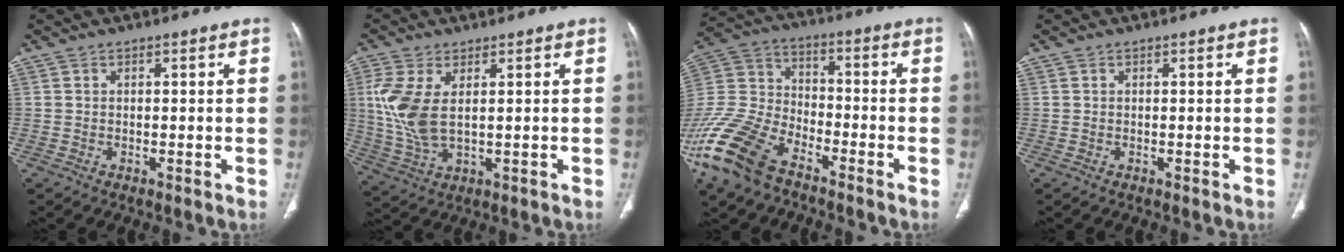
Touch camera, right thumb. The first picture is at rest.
{"total": 9.5, "force": [1.7, 4.6, 8.1], "torque": [-0.191, -0.006, 0.044]}
{"total": 18.9, "force": [-12.2, 9.9, 10.5], "torque": [-0.236, 0.040, -0.235]}
{"total": 0.0}